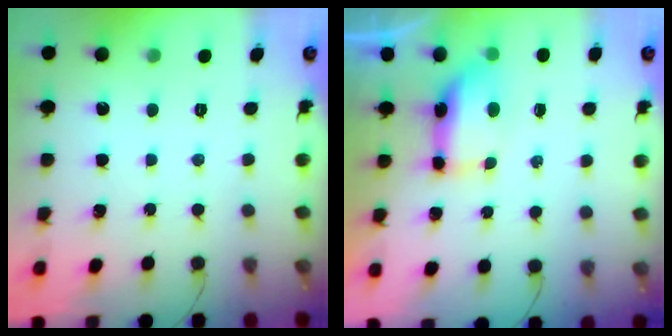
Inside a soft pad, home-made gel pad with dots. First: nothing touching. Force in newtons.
{"total": 12.1, "press": 8.2, "slide": 8.9}